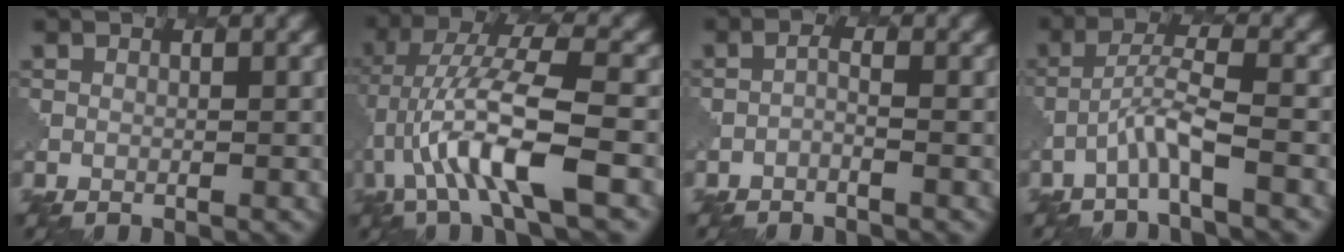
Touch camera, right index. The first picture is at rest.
{"total": 8.8, "force": [-2.2, 1.9, 8.3], "torque": [-0.154, 0.021, -0.041]}
{"total": 0.7, "force": [-0.6, 0.1, 0.4], "torque": [-0.009, 0.001, -0.016]}
{"total": 2.9, "force": [-1.5, 0.1, 2.4], "torque": [-0.050, 0.016, -0.035]}